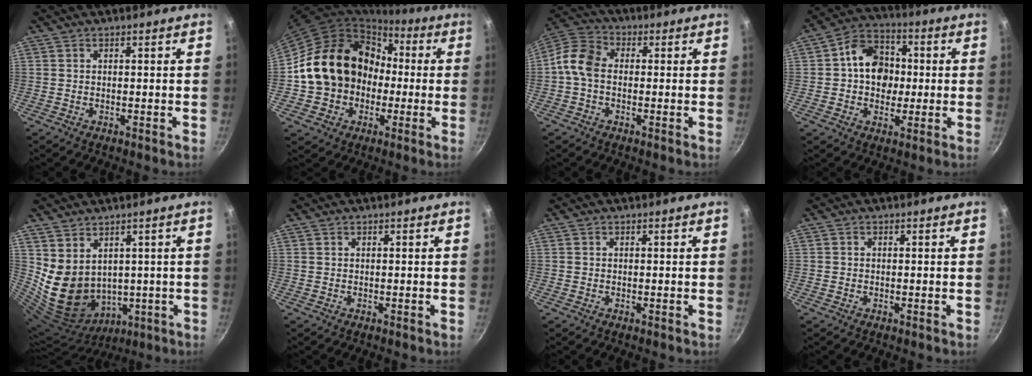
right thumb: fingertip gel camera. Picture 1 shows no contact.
{"total": 19.0, "force": [-0.4, 16.0, 10.1], "torque": [-0.142, 0.053, 0.003]}
{"total": 7.7, "force": [-0.8, 5.7, 5.1], "torque": [-0.092, 0.028, -0.035]}
{"total": 11.8, "force": [0.7, 9.6, 6.8], "torque": [-0.068, 0.017, -0.005]}
{"total": 12.5, "force": [2.5, 10.0, 7.1], "torque": [-0.111, -0.013, 0.085]}
{"total": 0.0}
{"total": 0.0}
{"total": 0.5, "force": [-0.2, 0.5, 0.1], "torque": [-0.001, 0.002, -0.005]}